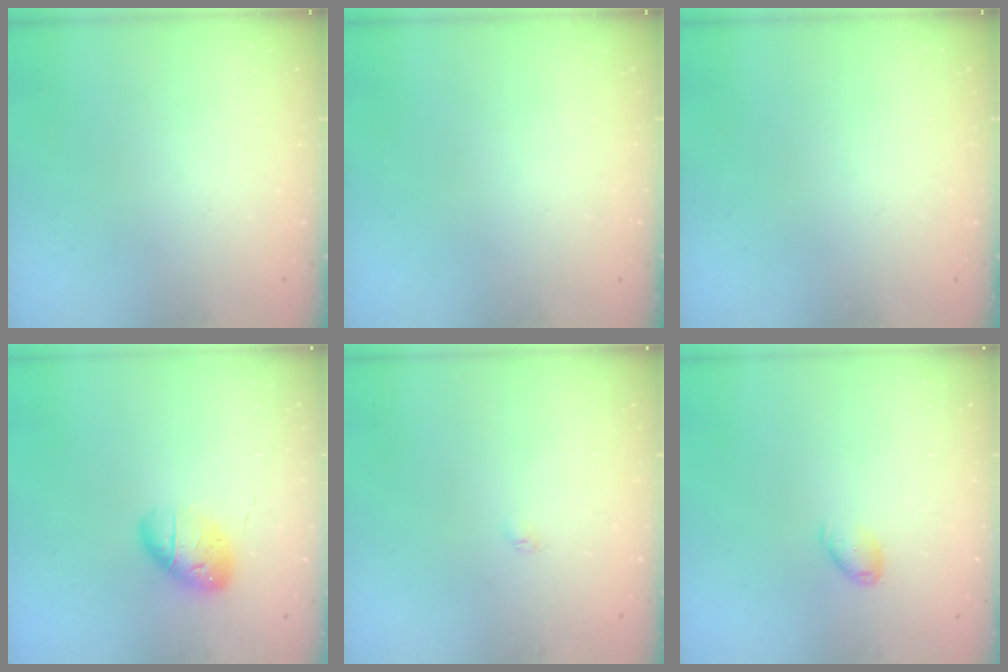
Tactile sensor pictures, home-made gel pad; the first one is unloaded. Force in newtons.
{"total": 0.0}
{"total": 0.0}
{"total": 11.3, "press": 11.0, "slide": 2.7}
{"total": 2.0, "press": 1.9, "slide": 0.4}
{"total": 6.3, "press": 6.2, "slide": 1.1}